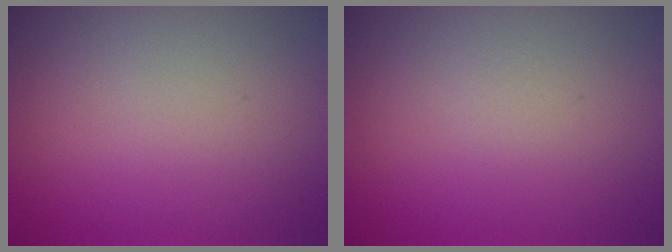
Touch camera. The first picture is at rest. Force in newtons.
{"total": 0.0}